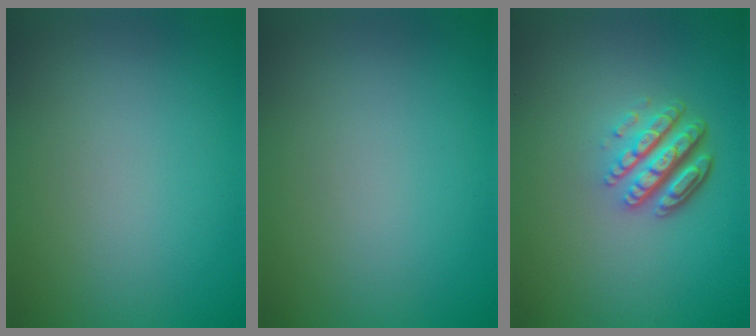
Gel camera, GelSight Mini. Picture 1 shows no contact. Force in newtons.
{"total": 0.0}
{"total": 4.9, "press": 3.5, "slide": 3.5}